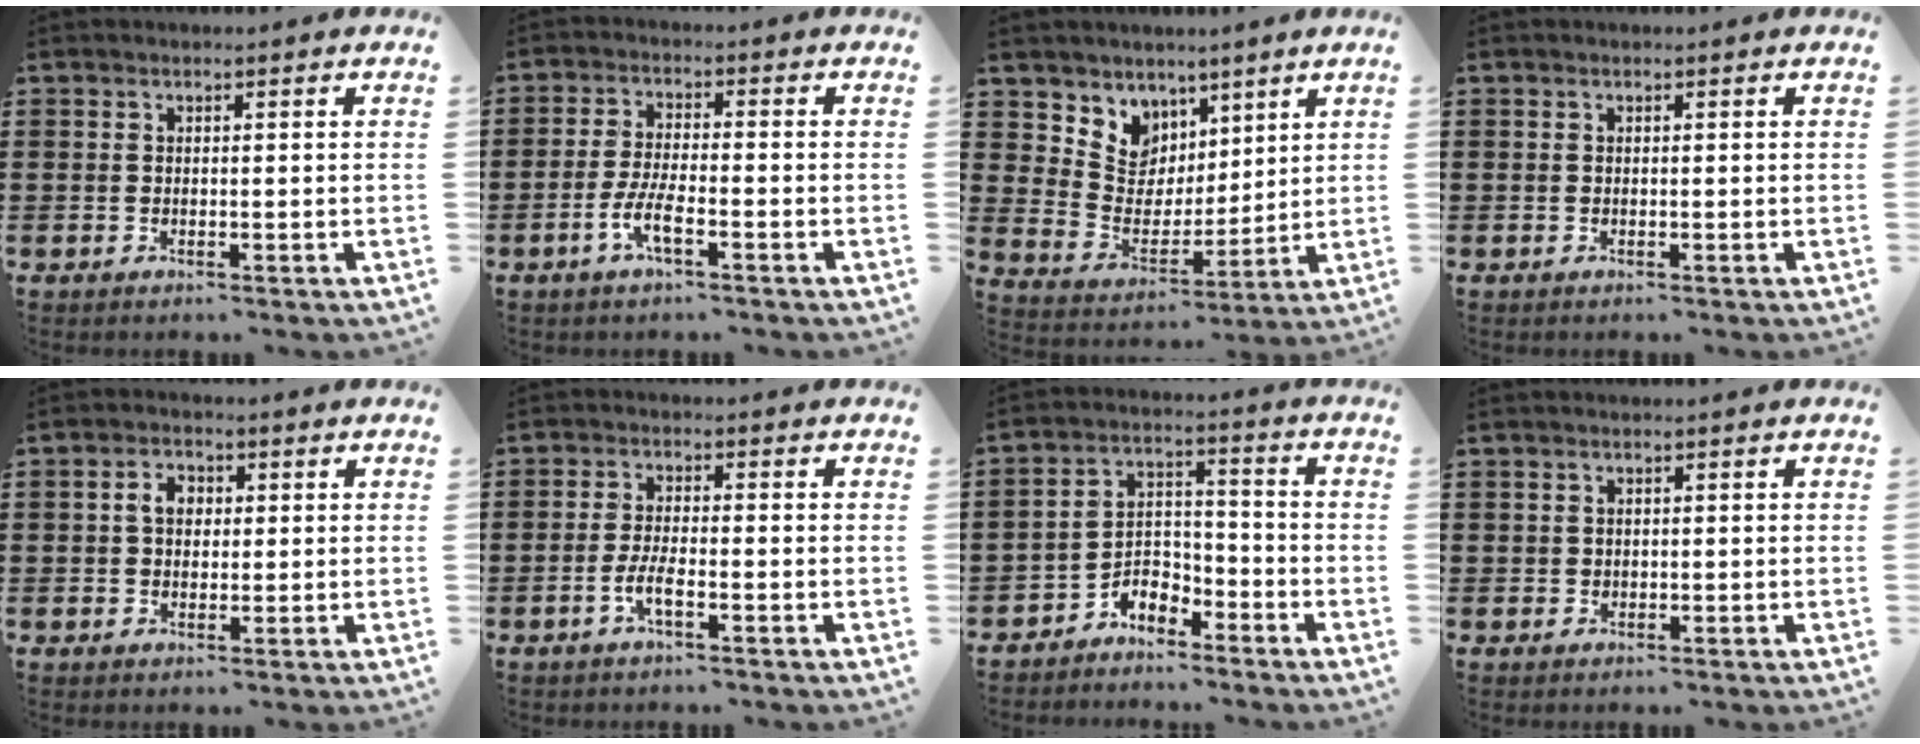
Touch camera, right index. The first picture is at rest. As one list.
[{"total": 4.7, "force": [-2.4, 0.9, 4.0], "torque": [-0.094, -0.008, -0.051]}, {"total": 6.8, "force": [4.3, 5.3, -0.5], "torque": [-0.040, -0.038, 0.082]}, {"total": 0.0}, {"total": 3.3, "force": [0.4, 2.4, 2.3], "torque": [-0.051, 0.012, 0.004]}, {"total": 3.4, "force": [-1.6, 0.6, 2.9], "torque": [-0.064, -0.005, -0.034]}, {"total": 4.2, "force": [-3.7, 1.8, 1.0], "torque": [-0.031, 0.010, -0.076]}, {"total": 0.6, "force": [0.3, 0.5, 0.1], "torque": [-0.004, 0.001, 0.007]}]